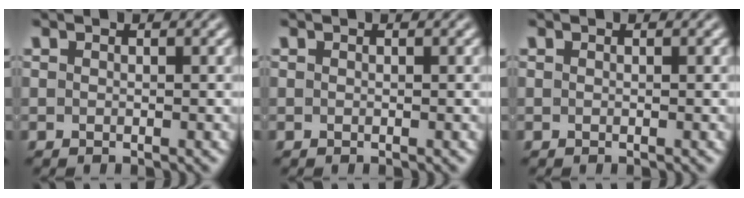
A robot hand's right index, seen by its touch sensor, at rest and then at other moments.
{"total": 0.0}
{"total": 0.0}